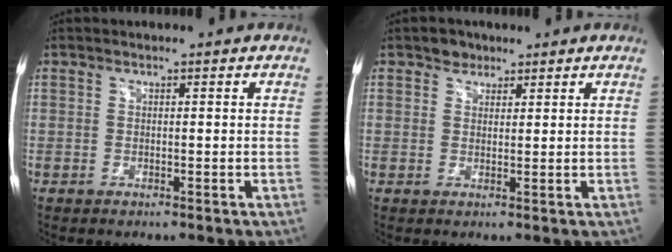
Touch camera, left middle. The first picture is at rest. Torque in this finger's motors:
{"motor_torque": [0.06, 0.00, -0.01, 0.00]}